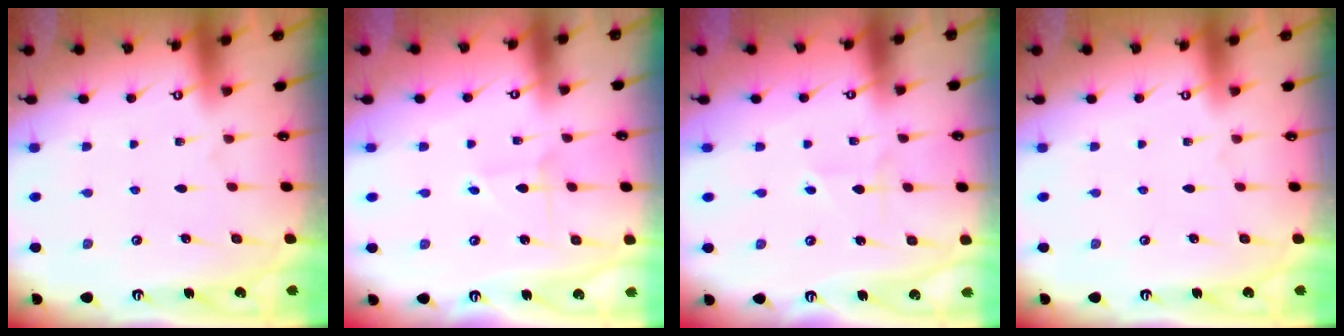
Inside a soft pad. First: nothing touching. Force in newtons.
{"total": 3.1, "press": 3.1, "slide": 0.1}
{"total": 1.8, "press": 1.8, "slide": 0.2}
{"total": 0.0}